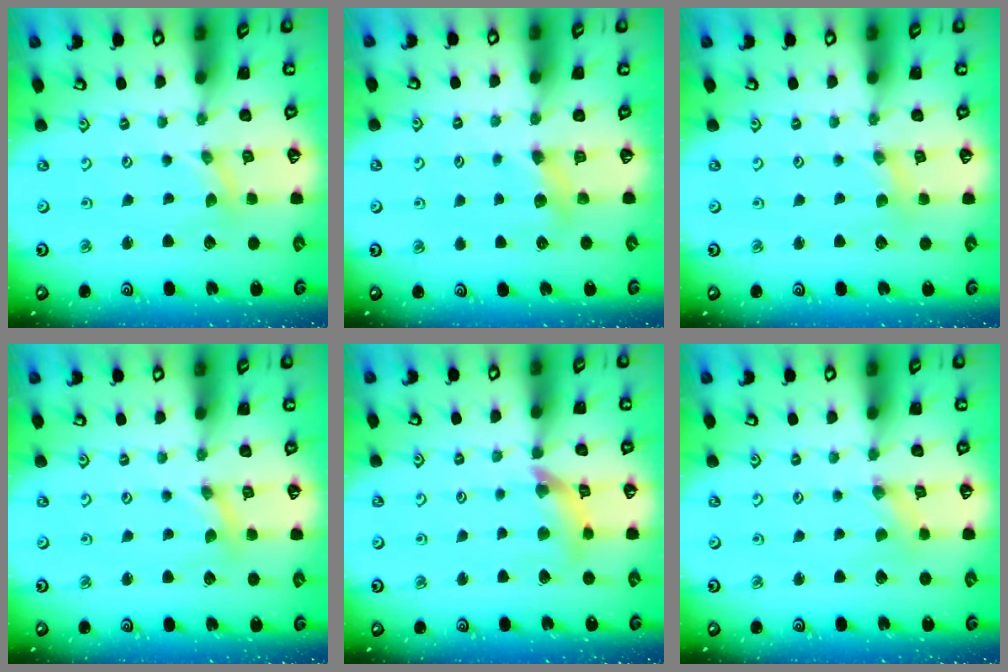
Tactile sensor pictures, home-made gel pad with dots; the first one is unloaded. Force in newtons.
{"total": 4.7, "press": 4.7, "slide": 0.7}
{"total": 2.2, "press": 2.2, "slide": 0.4}
{"total": 0.0}
{"total": 10.9, "press": 10.8, "slide": 1.4}
{"total": 0.0}